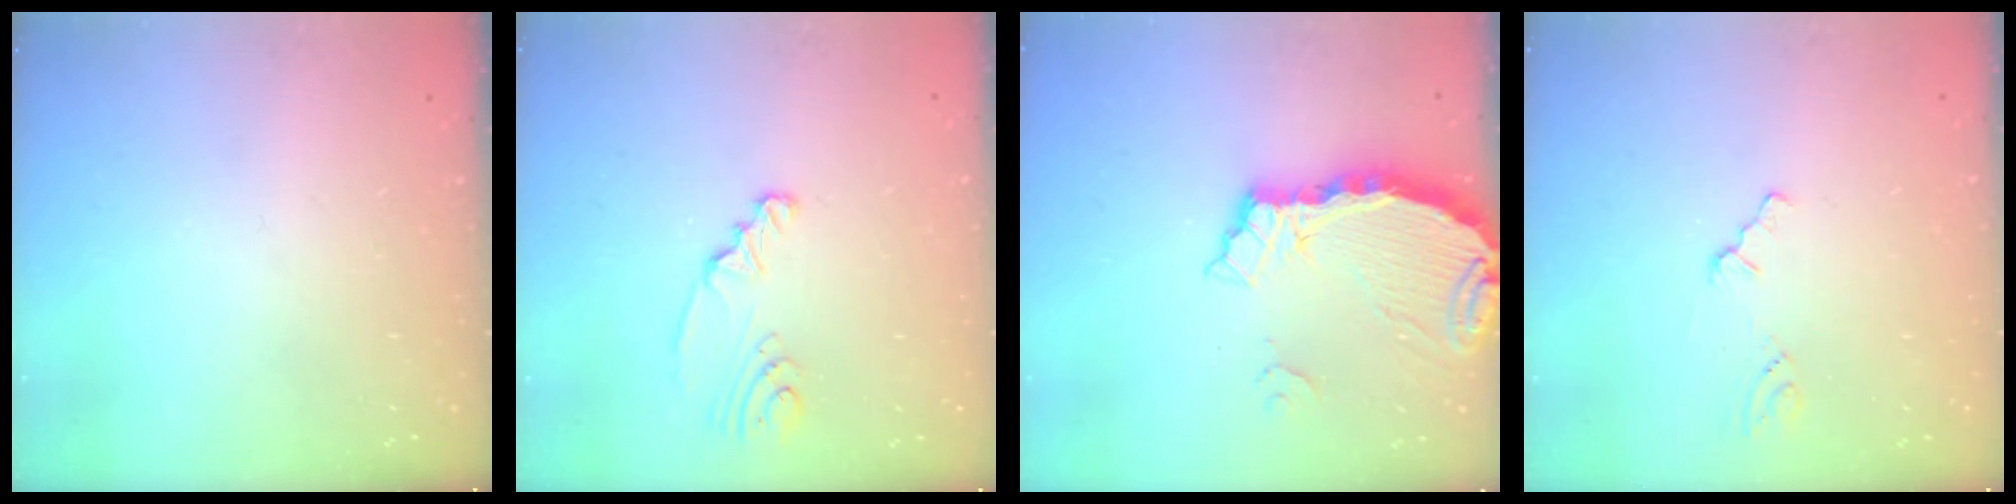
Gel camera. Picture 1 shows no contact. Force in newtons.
{"total": 2.7, "press": 2.7, "slide": 0.3}
{"total": 8.1, "press": 8.0, "slide": 0.8}
{"total": 0.5, "press": 0.5, "slide": 0.1}